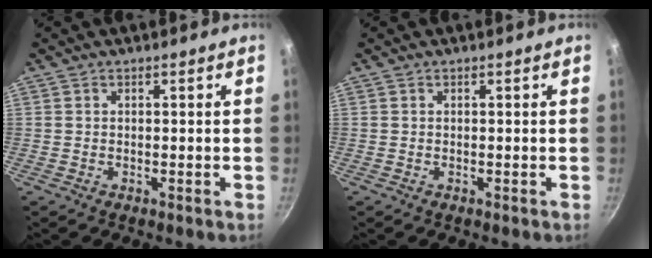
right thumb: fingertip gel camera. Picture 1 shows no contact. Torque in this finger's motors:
{"motor_torque": [0.09, -0.47, 0.35, -0.08, 0.04]}